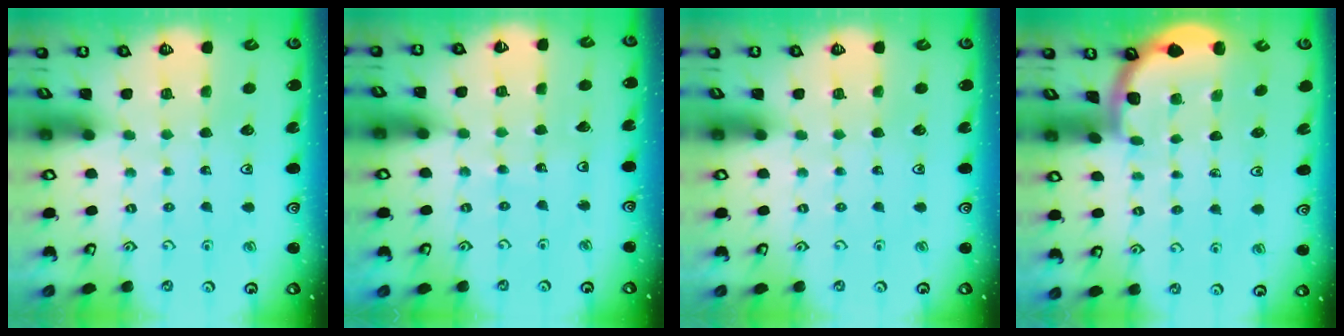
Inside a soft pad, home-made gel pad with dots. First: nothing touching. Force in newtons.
{"total": 4.7, "press": 4.7, "slide": 0.7}
{"total": 0.0}
{"total": 1.7, "press": 1.7, "slide": 0.0}